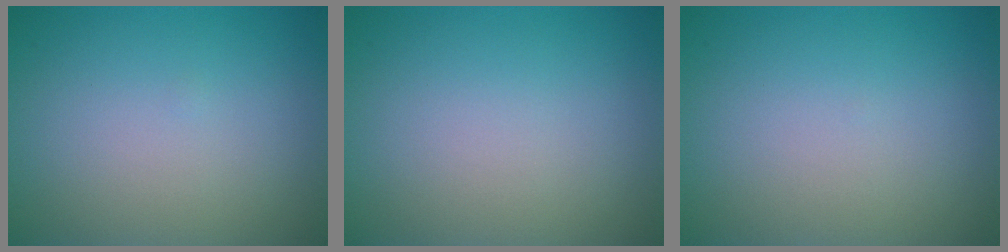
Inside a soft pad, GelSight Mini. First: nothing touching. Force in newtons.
{"total": 0.0}
{"total": 0.0}